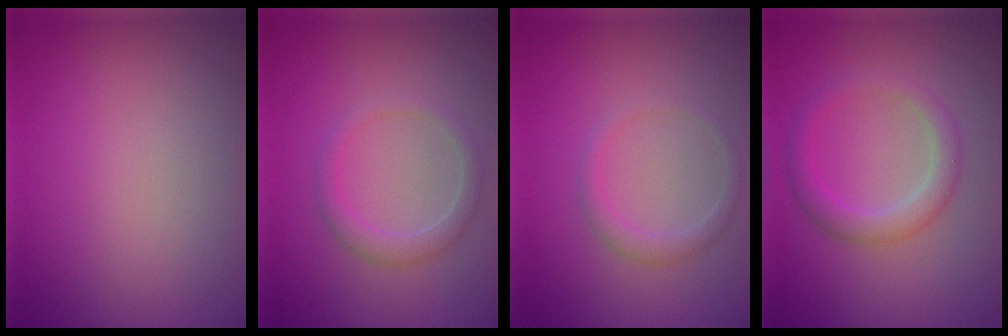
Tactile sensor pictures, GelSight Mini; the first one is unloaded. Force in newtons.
{"total": 2.0, "press": 2.0, "slide": 0.1}
{"total": 1.6, "press": 1.6, "slide": 0.0}
{"total": 2.7, "press": 2.7, "slide": 0.1}